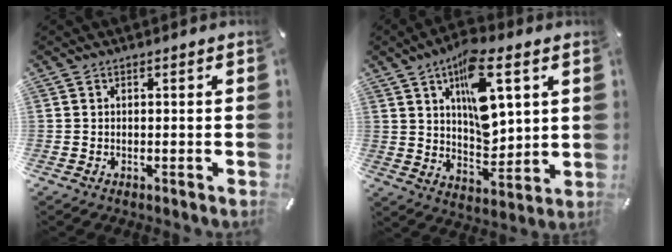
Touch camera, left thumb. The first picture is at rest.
{"total": 15.0, "force": [6.6, 7.6, 11.2], "torque": [-0.169, -0.017, 0.113]}